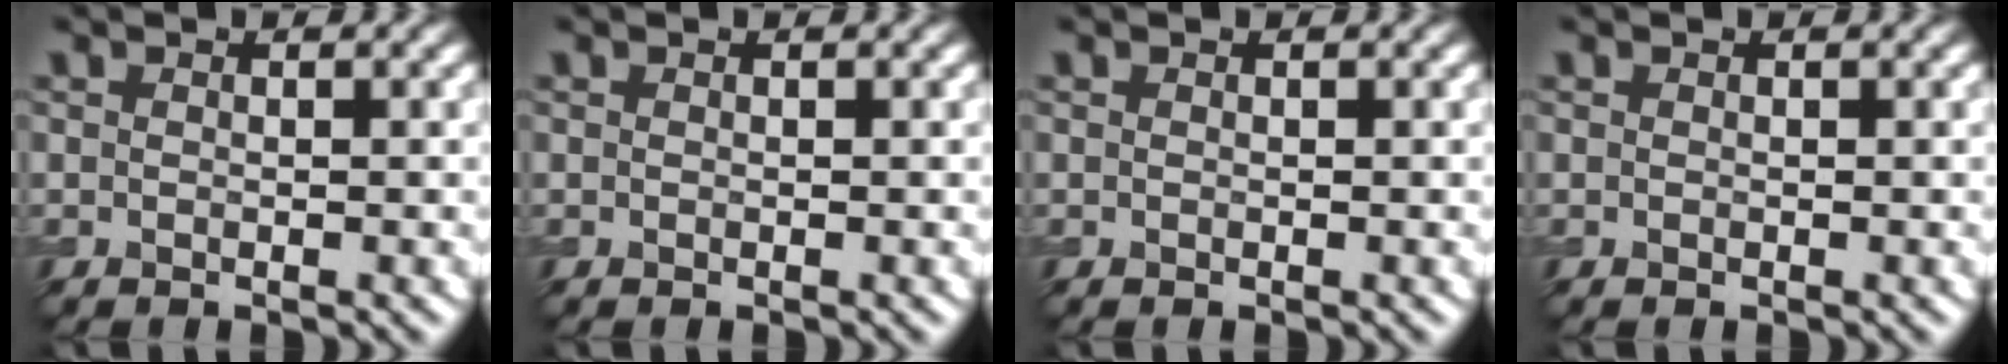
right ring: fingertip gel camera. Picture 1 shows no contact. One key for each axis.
{"total": 0.0}
{"total": 0.0}
{"total": 0.0}